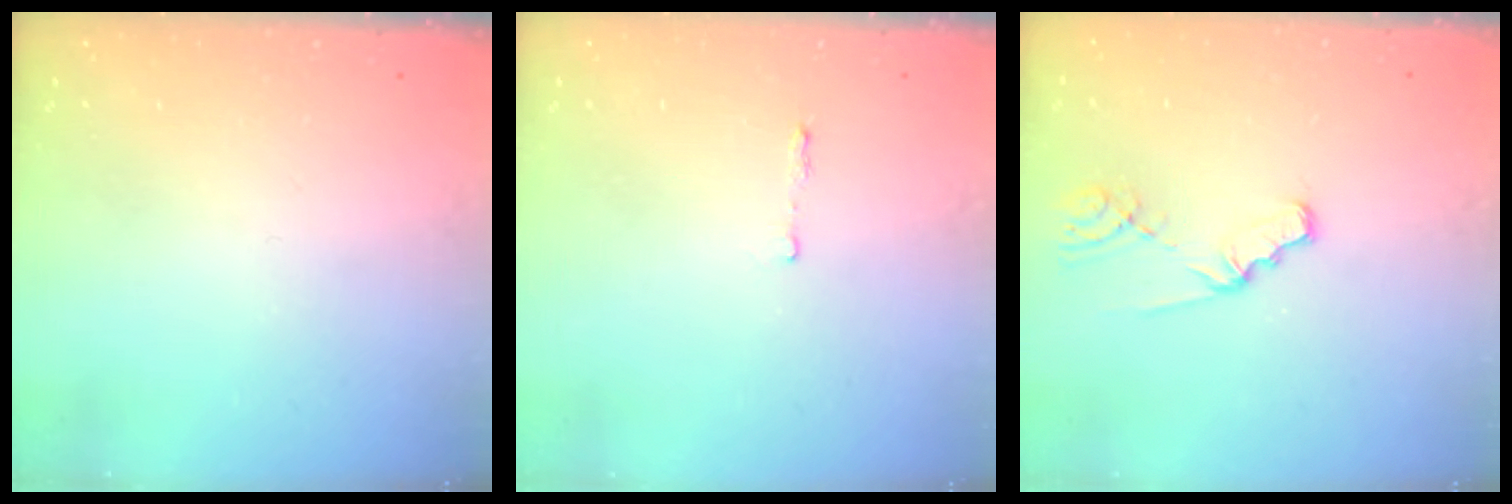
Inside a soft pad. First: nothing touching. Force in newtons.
{"total": 2.6, "press": 2.6, "slide": 0.4}
{"total": 2.2, "press": 2.2, "slide": 0.4}